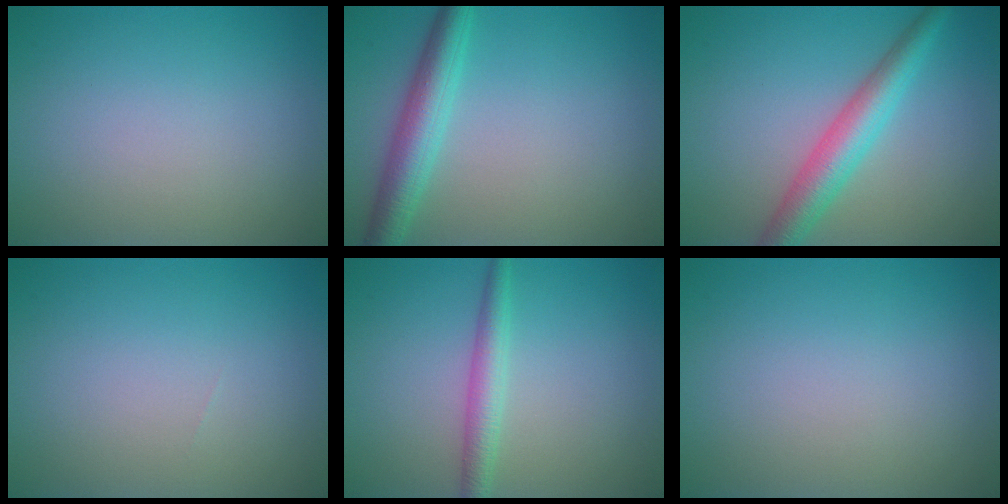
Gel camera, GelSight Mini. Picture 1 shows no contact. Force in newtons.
{"total": 4.2, "press": 4.2, "slide": 0.1}
{"total": 4.5, "press": 4.5, "slide": 0.1}
{"total": 0.0}
{"total": 2.4, "press": 2.4, "slide": 0.0}
{"total": 0.0}